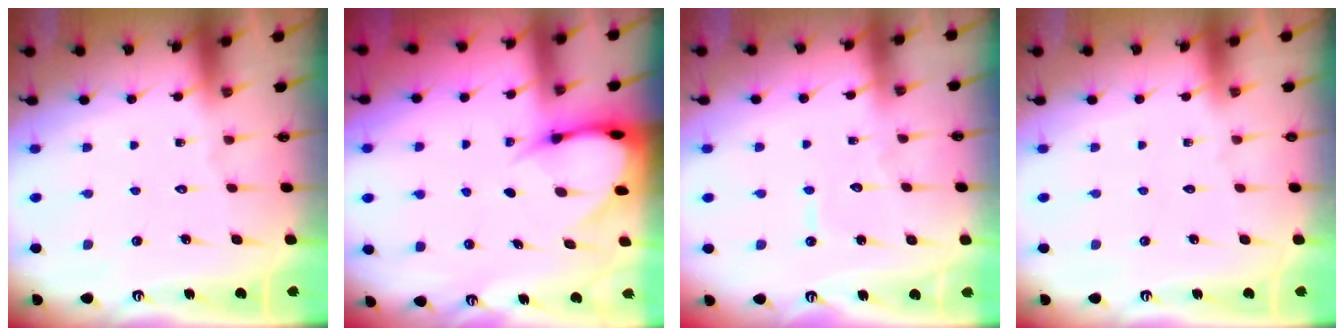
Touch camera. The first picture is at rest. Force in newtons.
{"total": 6.0, "press": 6.0, "slide": 0.8}
{"total": 4.4, "press": 4.4, "slide": 0.2}
{"total": 0.0}